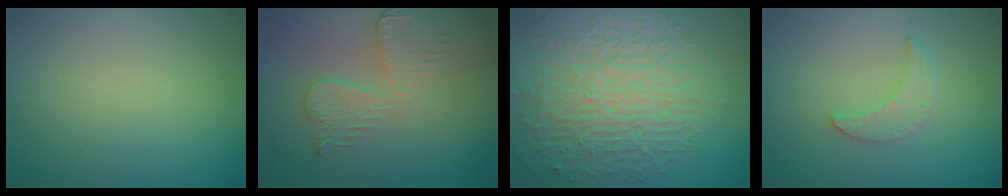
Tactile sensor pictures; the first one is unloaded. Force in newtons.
{"total": 3.0, "press": 2.7, "slide": 1.2}
{"total": 10.1, "press": 6.5, "slide": 7.7}
{"total": 2.0, "press": 1.9, "slide": 0.5}